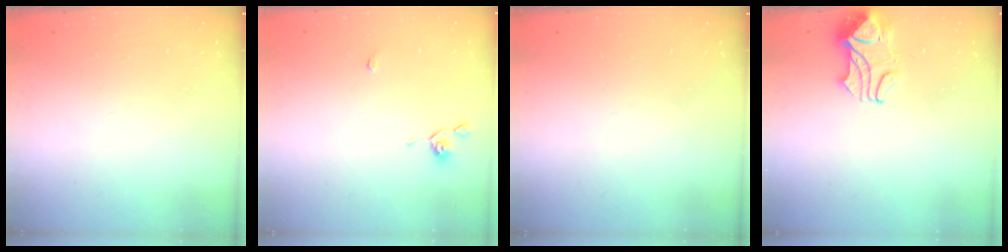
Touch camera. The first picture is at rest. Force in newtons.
{"total": 0.9, "press": 0.9, "slide": 0.4}
{"total": 0.0}
{"total": 2.1, "press": 1.9, "slide": 0.8}